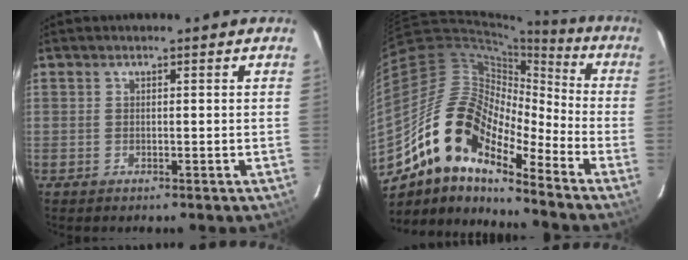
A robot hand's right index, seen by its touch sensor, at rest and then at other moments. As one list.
[{"total": 17.5, "force": [-11.9, 6.5, 11.1], "torque": [-0.185, -0.004, -0.241]}]